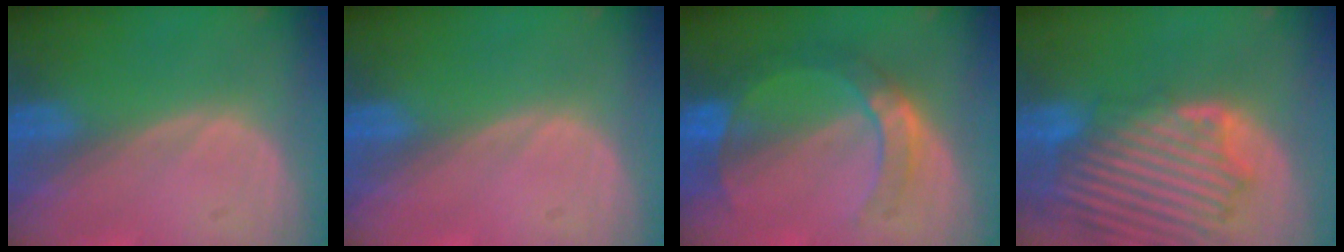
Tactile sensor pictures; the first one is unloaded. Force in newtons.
{"total": 0.0}
{"total": 7.2, "press": 6.5, "slide": 3.1}
{"total": 12.9, "press": 11.6, "slide": 5.7}